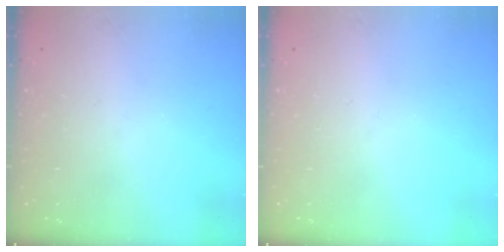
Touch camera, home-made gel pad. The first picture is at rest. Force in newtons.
{"total": 0.0}